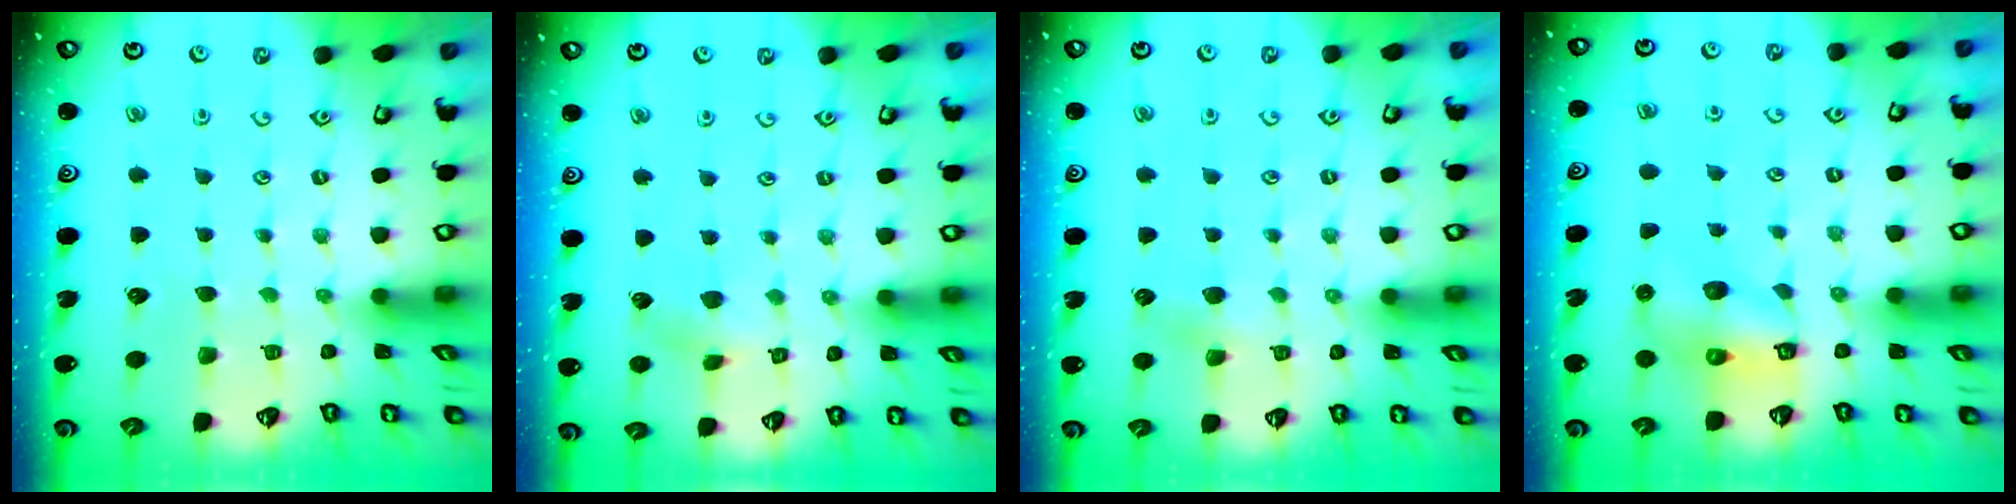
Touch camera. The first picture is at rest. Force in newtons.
{"total": 4.0, "press": 4.0, "slide": 0.2}
{"total": 2.9, "press": 2.9, "slide": 0.3}
{"total": 6.4, "press": 6.3, "slide": 0.8}